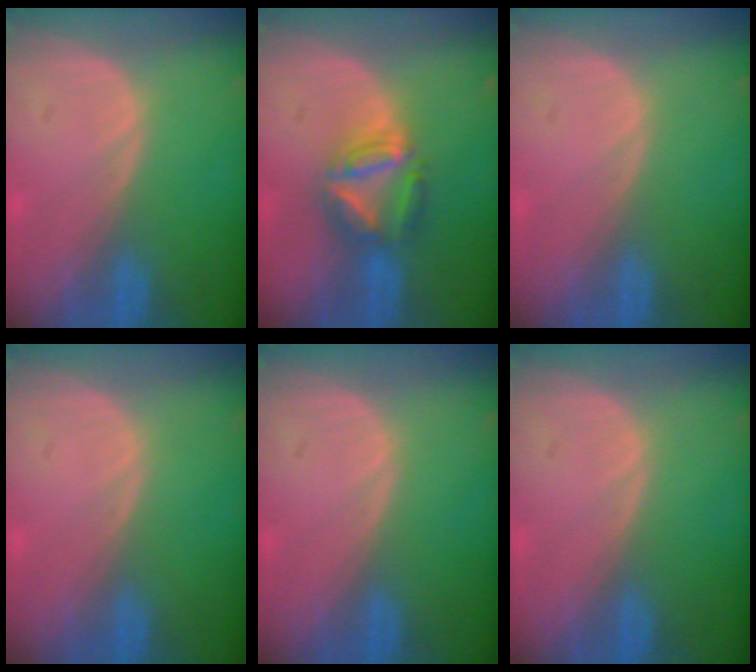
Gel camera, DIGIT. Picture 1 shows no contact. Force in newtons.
{"total": 6.9, "press": 6.1, "slide": 3.1}
{"total": 0.0}
{"total": 0.0}
{"total": 0.0}
{"total": 0.0}